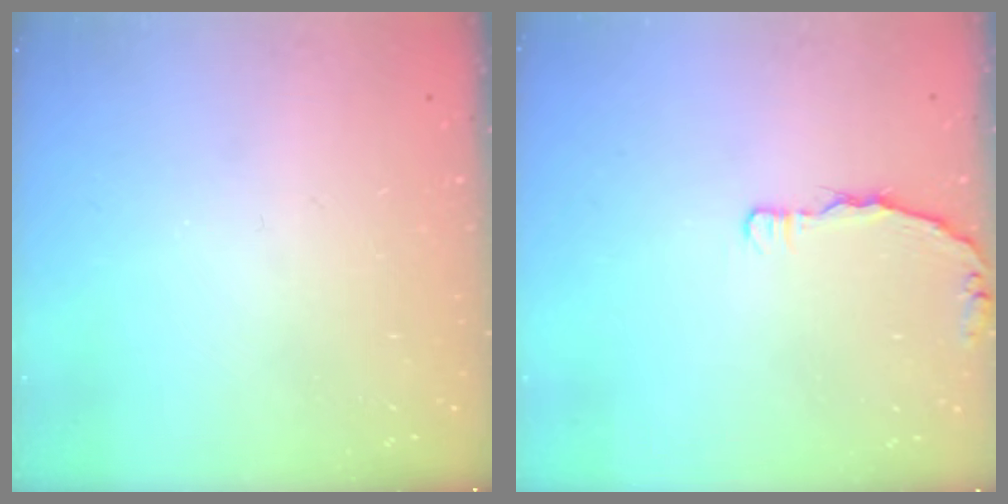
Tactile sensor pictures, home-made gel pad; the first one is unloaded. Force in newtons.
{"total": 3.7, "press": 3.7, "slide": 0.5}